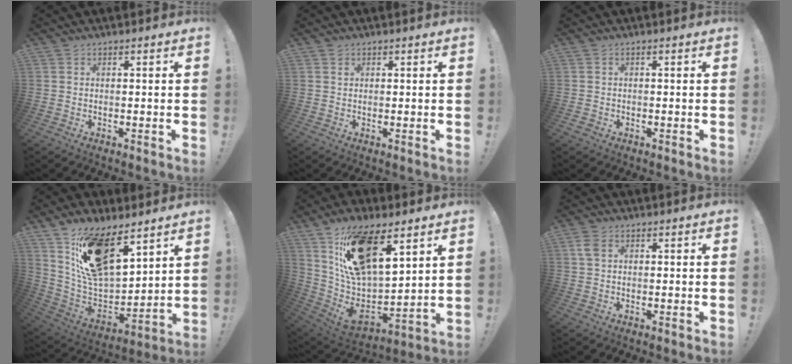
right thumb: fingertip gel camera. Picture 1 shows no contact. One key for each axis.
{"total": 0.7, "fx": 0.4, "fy": 0.6, "fz": 0.1, "tx": 0.000, "ty": 0.000, "tz": 0.006}
{"total": 1.0, "fx": -0.7, "fy": 0.8, "fz": 0.2, "tx": -0.004, "ty": 0.003, "tz": -0.012}
{"total": 19.2, "fx": 11.9, "fy": 8.9, "fz": 12.1, "tx": -0.208, "ty": -0.073, "tz": 0.222}
{"total": 20.6, "fx": 11.5, "fy": 7.6, "fz": 15.3, "tx": -0.287, "ty": -0.073, "tz": 0.209}
{"total": 2.8, "fx": 1.1, "fy": 1.5, "fz": 2.0, "tx": -0.036, "ty": 0.002, "tz": 0.020}